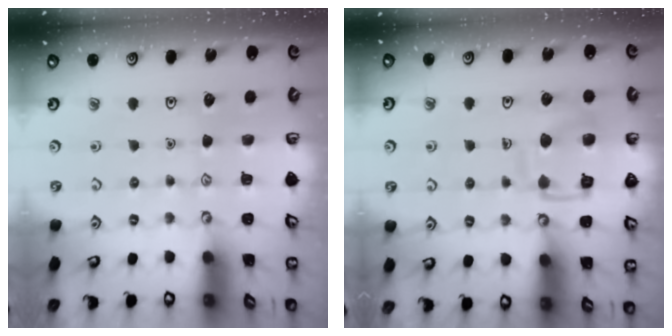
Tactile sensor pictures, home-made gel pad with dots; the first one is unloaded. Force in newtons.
{"total": 11.2, "press": 11.2, "slide": 1.0}